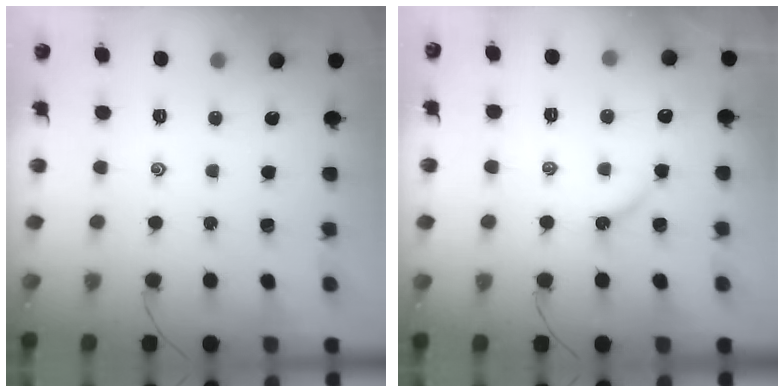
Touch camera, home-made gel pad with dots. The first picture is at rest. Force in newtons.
{"total": 4.9, "press": 4.9, "slide": 0.8}